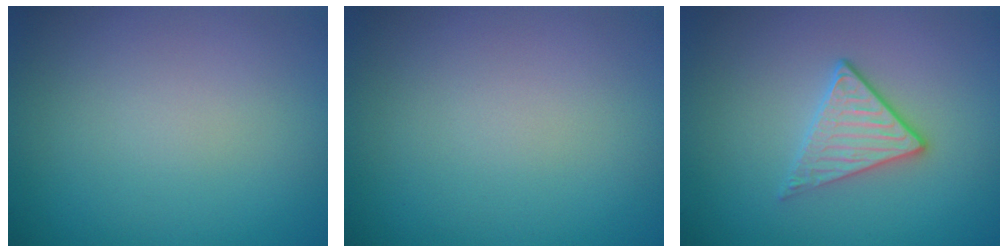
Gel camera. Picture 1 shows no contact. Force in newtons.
{"total": 0.0}
{"total": 2.3, "press": 2.0, "slide": 1.0}